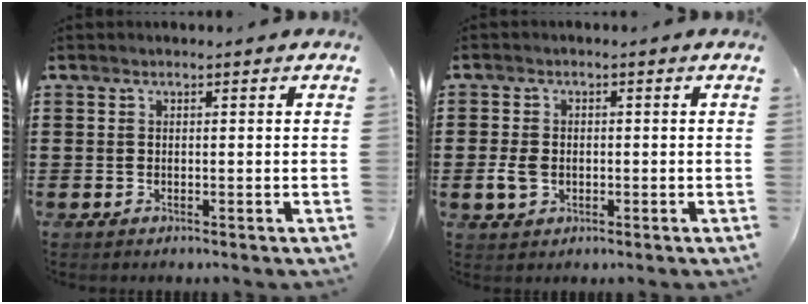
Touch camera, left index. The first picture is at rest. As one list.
[{"total": 3.5, "force": [-0.6, 2.6, 2.2], "torque": [-0.058, -0.002, -0.014]}]